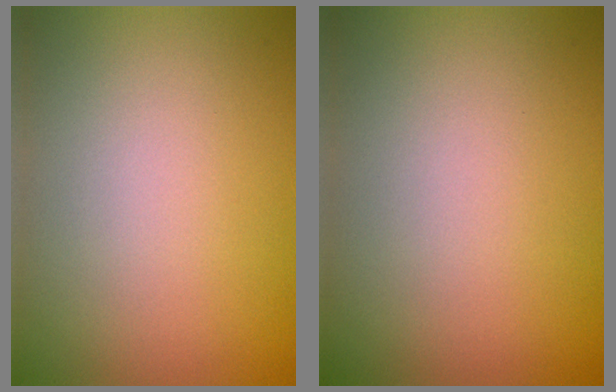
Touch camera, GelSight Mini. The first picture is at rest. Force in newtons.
{"total": 0.0}